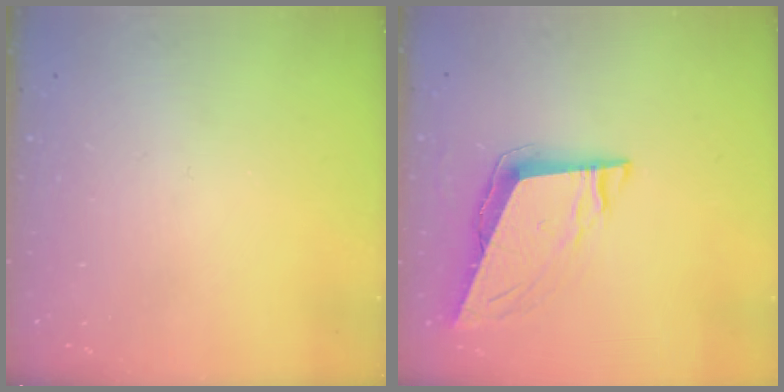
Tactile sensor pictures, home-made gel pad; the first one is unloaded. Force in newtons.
{"total": 9.0, "press": 8.7, "slide": 2.5}